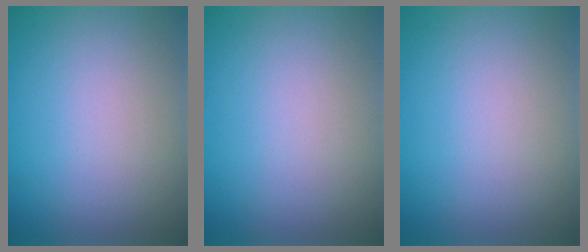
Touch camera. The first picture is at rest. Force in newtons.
{"total": 0.0}
{"total": 0.0}